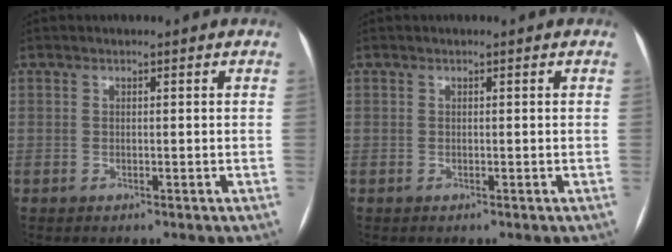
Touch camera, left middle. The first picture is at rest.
{"total": 0.0}